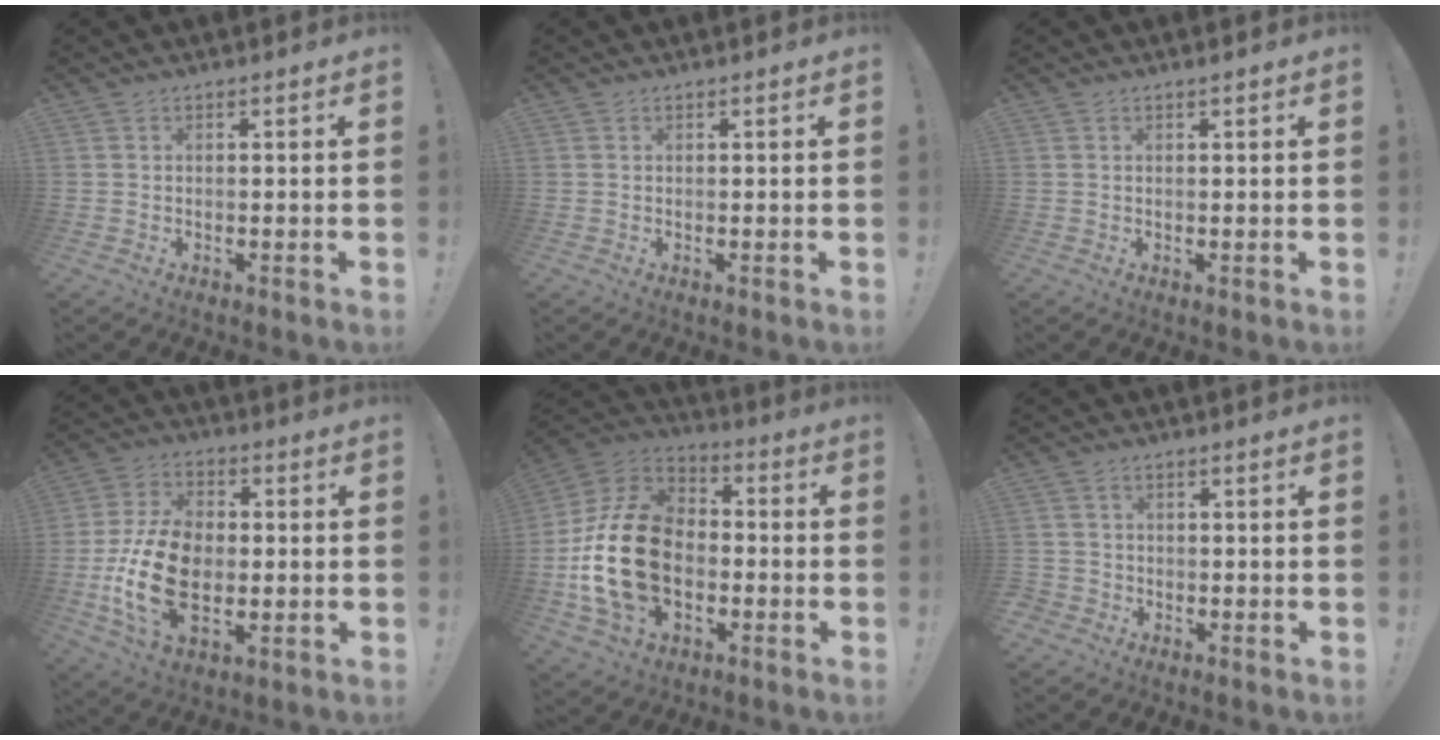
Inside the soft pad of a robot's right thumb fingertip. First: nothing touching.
{"total": 0.0}
{"total": 0.6, "force": [0.4, 0.0, 0.3], "torque": [-0.001, -0.002, 0.007]}
{"total": 18.8, "force": [-3.5, 12.1, 13.9], "torque": [-0.267, 0.011, -0.058]}
{"total": 23.3, "force": [-3.1, 16.2, 16.5], "torque": [-0.316, 0.029, -0.042]}
{"total": 2.5, "force": [-1.3, 2.1, 0.7], "torque": [-0.014, 0.008, -0.022]}